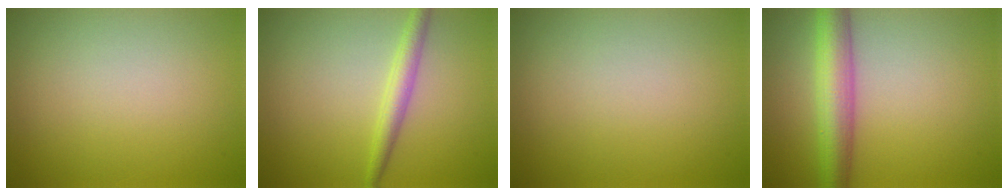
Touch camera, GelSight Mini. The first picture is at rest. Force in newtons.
{"total": 2.3, "press": 2.3, "slide": 0.0}
{"total": 0.0}
{"total": 5.5, "press": 5.5, "slide": 0.2}